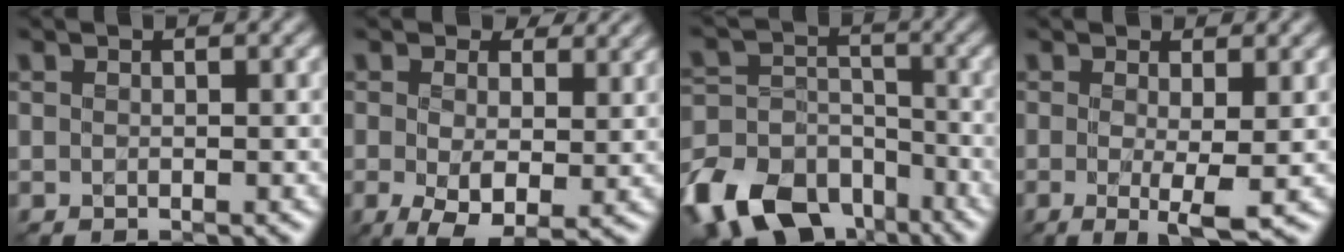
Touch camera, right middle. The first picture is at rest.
{"total": 6.2, "force": [0.3, 4.1, 4.7], "torque": [-0.090, -0.013, 0.005]}
{"total": 13.7, "force": [-8.7, 8.7, 6.1], "torque": [-0.140, -0.018, -0.151]}
{"total": 3.4, "force": [-0.3, 0.5, 3.3], "torque": [-0.059, -0.012, -0.006]}